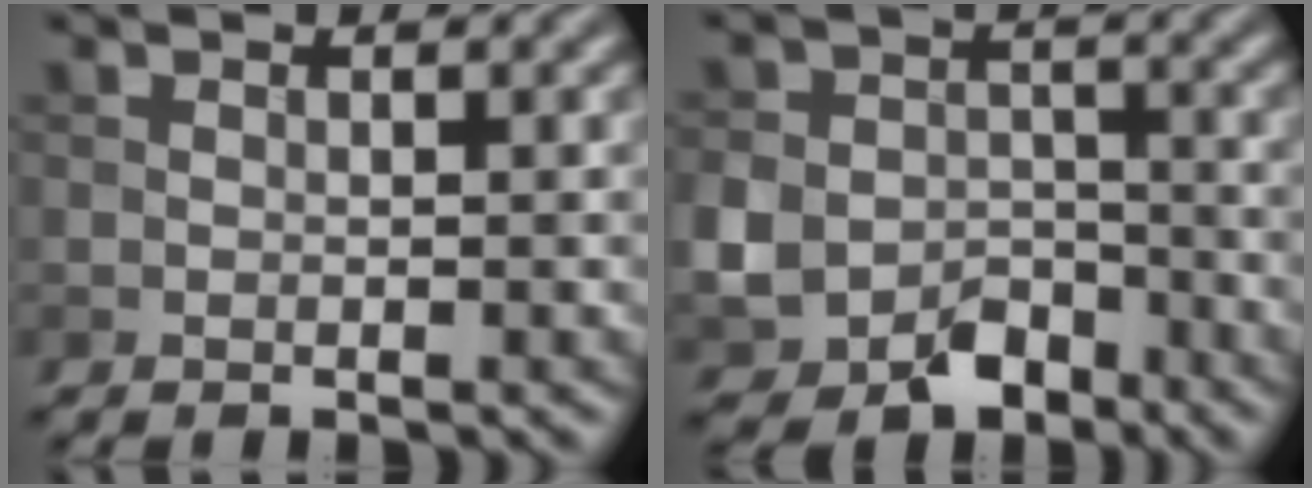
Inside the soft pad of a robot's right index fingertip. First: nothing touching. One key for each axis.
{"total": 6.7, "fx": -3.3, "fy": 4.9, "fz": 3.0, "tx": -0.054, "ty": -0.011, "tz": -0.063}